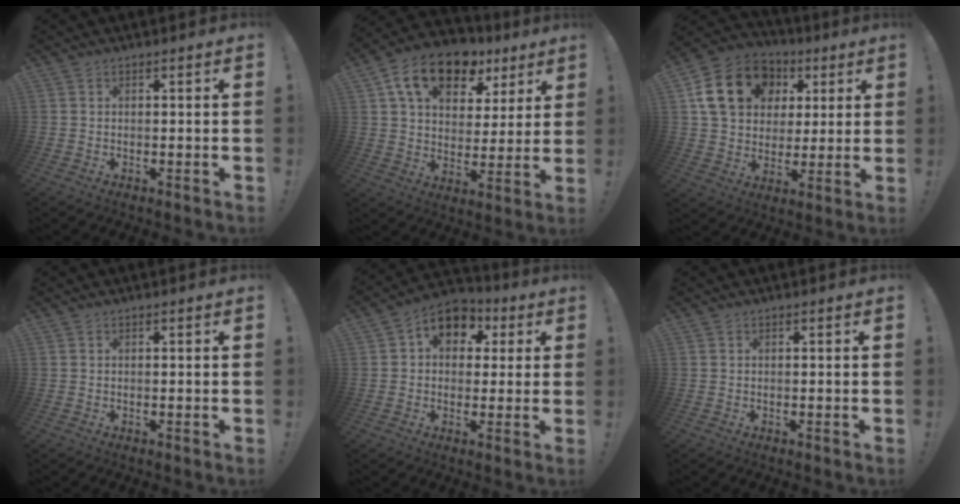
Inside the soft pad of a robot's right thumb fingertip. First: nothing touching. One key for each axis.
{"total": 16.6, "fx": 9.6, "fy": 9.9, "fz": 9.2, "tx": -0.149, "ty": -0.047, "tz": 0.172}
{"total": 18.4, "fx": 6.8, "fy": 14.1, "fz": 9.7, "tx": -0.147, "ty": -0.009, "tz": 0.143}
{"total": 0.0}
{"total": 10.2, "fx": 3.5, "fy": 7.8, "fz": 5.6, "tx": -0.072, "ty": -0.008, "tz": 0.068}
{"total": 0.0}